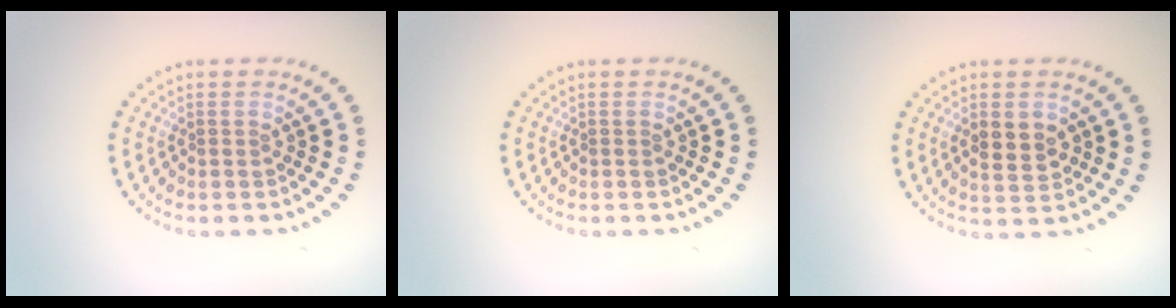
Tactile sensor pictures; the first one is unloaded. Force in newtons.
{"total": 0.0}
{"total": 2.6, "press": 2.6, "slide": 0.2}